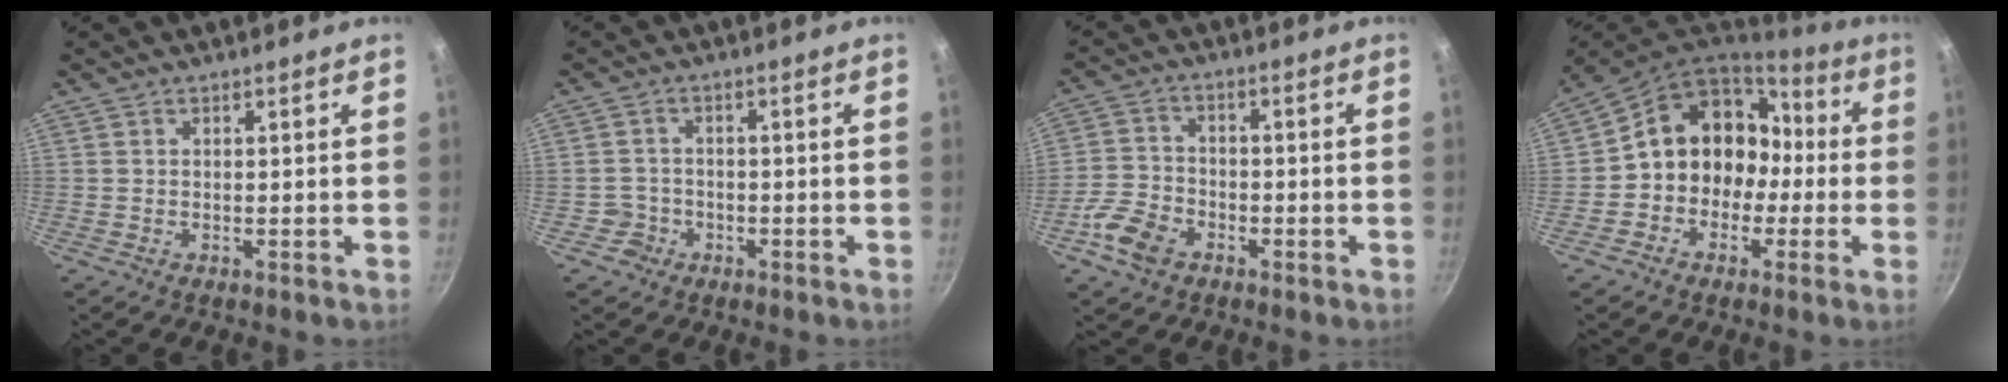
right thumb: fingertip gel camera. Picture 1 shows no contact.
{"total": 3.3, "force": [-1.5, 3.0, 0.3], "torque": [0.011, 0.023, -0.023]}
{"total": 7.9, "force": [-3.9, 5.5, 4.2], "torque": [-0.073, 0.024, -0.083]}
{"total": 14.4, "force": [-1.1, 12.4, 7.4], "torque": [-0.064, 0.059, -0.024]}